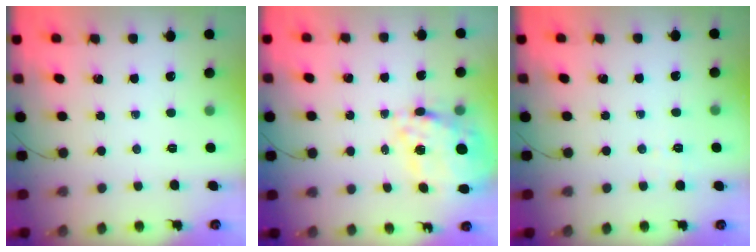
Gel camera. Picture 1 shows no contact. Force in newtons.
{"total": 20.2, "press": 19.8, "slide": 4.0}
{"total": 2.1, "press": 1.2, "slide": 1.7}